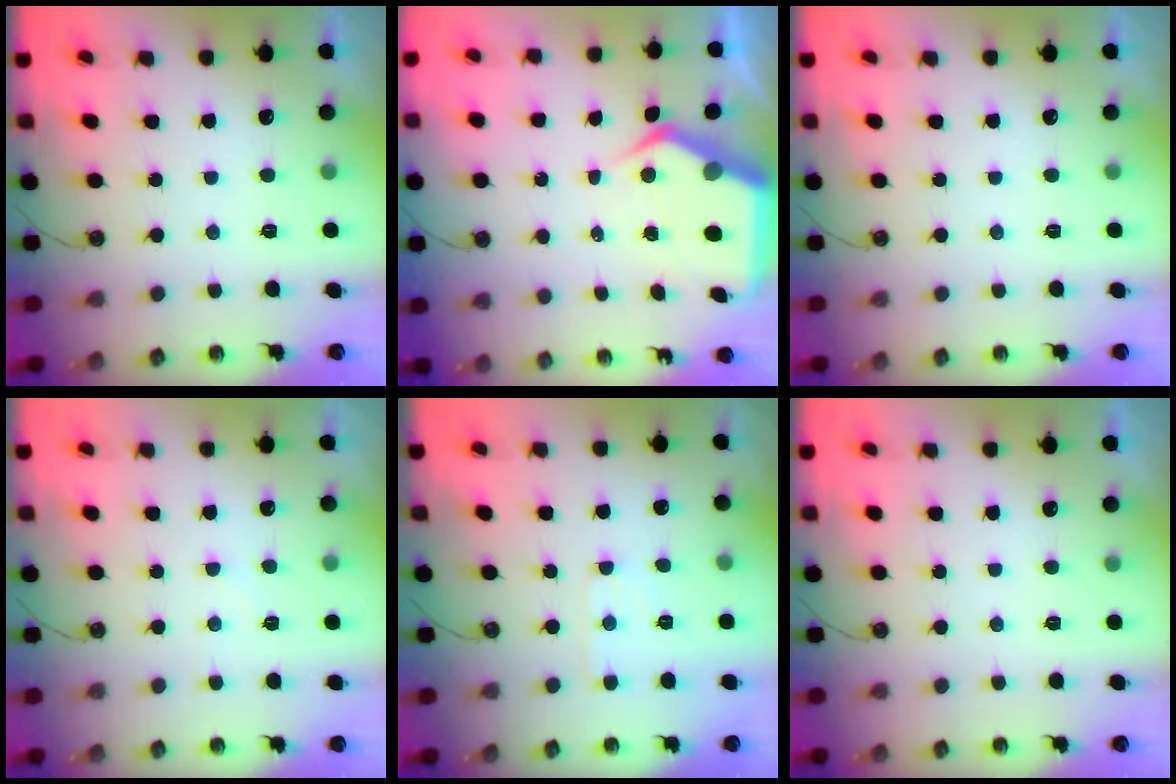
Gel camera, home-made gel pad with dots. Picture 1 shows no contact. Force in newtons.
{"total": 8.0, "press": 7.9, "slide": 1.0}
{"total": 0.0}
{"total": 3.7, "press": 3.6, "slide": 0.6}
{"total": 4.5, "press": 4.4, "slide": 0.7}
{"total": 0.0}